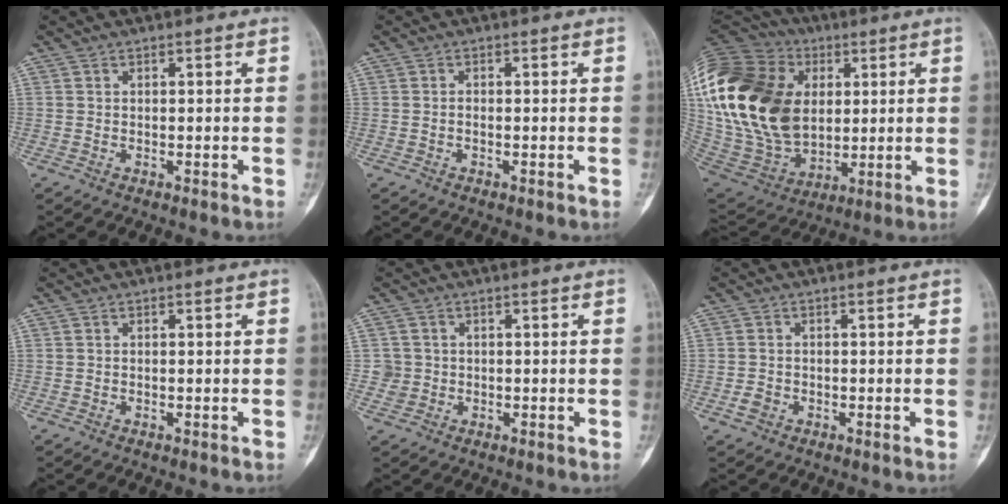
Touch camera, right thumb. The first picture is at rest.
{"total": 0.6, "force": [-0.2, 0.4, 0.5], "torque": [-0.008, 0.001, -0.007]}
{"total": 33.3, "force": [5.6, 22.9, 23.5], "torque": [-0.498, 0.014, 0.117]}
{"total": 0.0}
{"total": 2.5, "force": [-0.1, 2.5, 0.0], "torque": [0.017, 0.008, -0.003]}
{"total": 2.1, "force": [-0.8, 1.6, 1.0], "torque": [-0.016, 0.006, -0.015]}